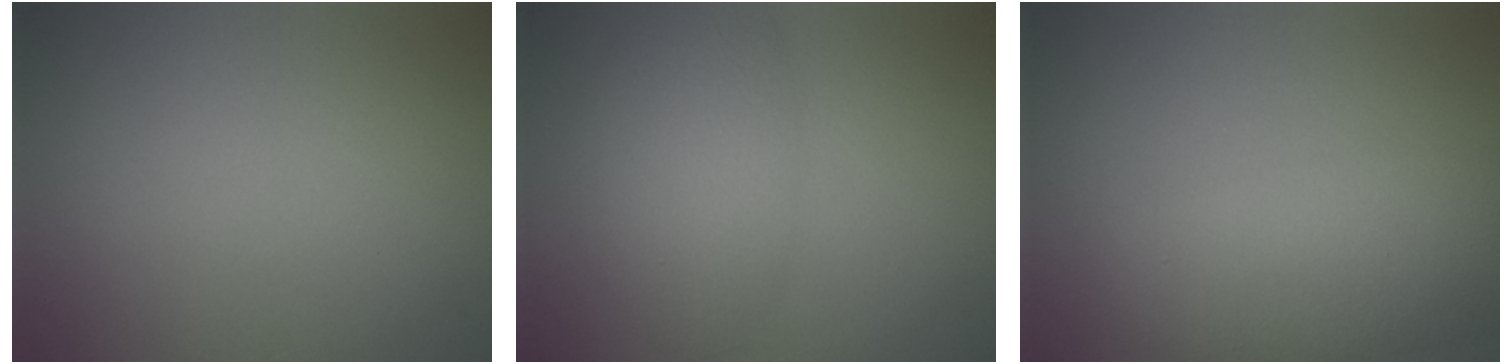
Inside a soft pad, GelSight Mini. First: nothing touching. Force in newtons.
{"total": 4.1, "press": 4.1, "slide": 0.2}
{"total": 5.8, "press": 5.8, "slide": 0.2}